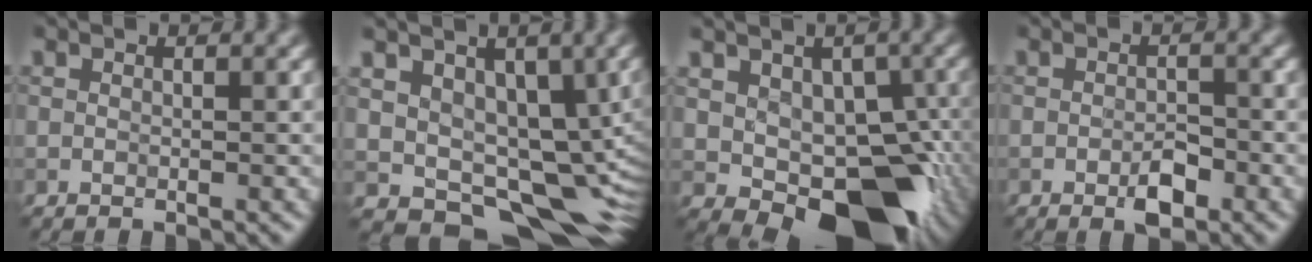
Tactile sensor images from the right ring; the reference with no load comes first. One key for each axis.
{"total": 7.3, "fx": -0.3, "fy": 5.1, "fz": 5.2, "tx": -0.061, "ty": -0.023, "tz": 0.000}
{"total": 8.9, "fx": -1.7, "fy": 5.6, "fz": 6.7, "tx": -0.083, "ty": -0.001, "tz": -0.023}
{"total": 1.9, "fx": -0.8, "fy": 0.6, "fz": 1.6, "tx": -0.025, "ty": 0.001, "tz": -0.014}